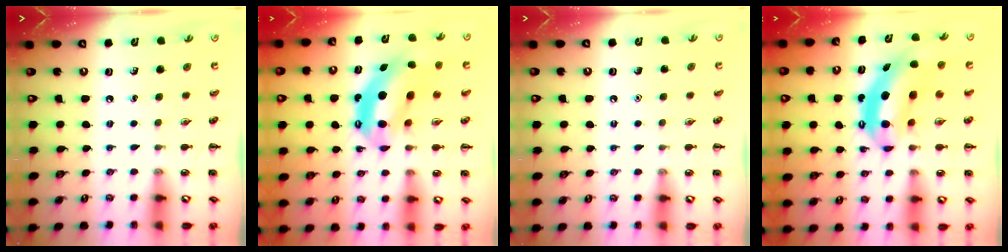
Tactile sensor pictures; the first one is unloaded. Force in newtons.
{"total": 10.6, "press": 10.3, "slide": 2.6}
{"total": 1.6, "press": 1.6, "slide": 0.1}
{"total": 7.1, "press": 6.9, "slide": 1.8}